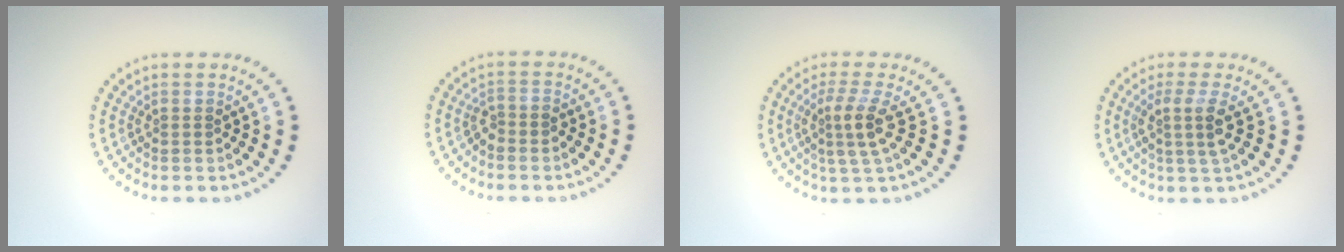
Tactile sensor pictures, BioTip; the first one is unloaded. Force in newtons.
{"total": 1.3, "press": 1.1, "slide": 0.7}
{"total": 3.0, "press": 2.4, "slide": 1.9}
{"total": 2.7, "press": 2.0, "slide": 1.9}